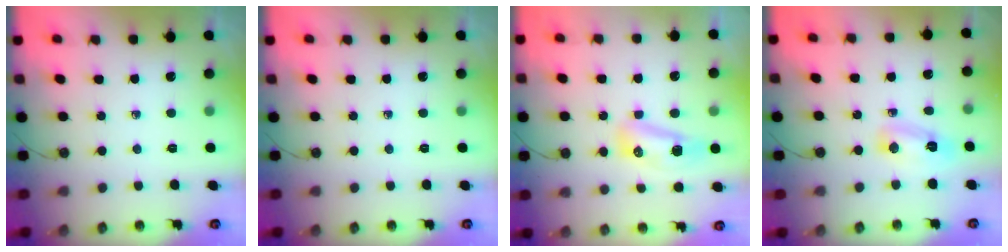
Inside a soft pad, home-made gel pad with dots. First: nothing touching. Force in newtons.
{"total": 0.0}
{"total": 9.4, "press": 8.9, "slide": 3.1}
{"total": 6.2, "press": 5.0, "slide": 3.7}